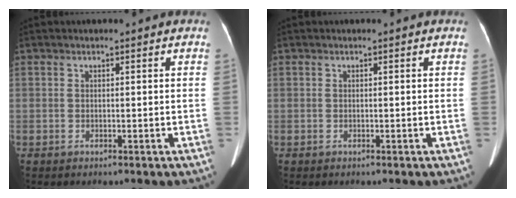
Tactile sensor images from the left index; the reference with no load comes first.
{"total": 0.0}